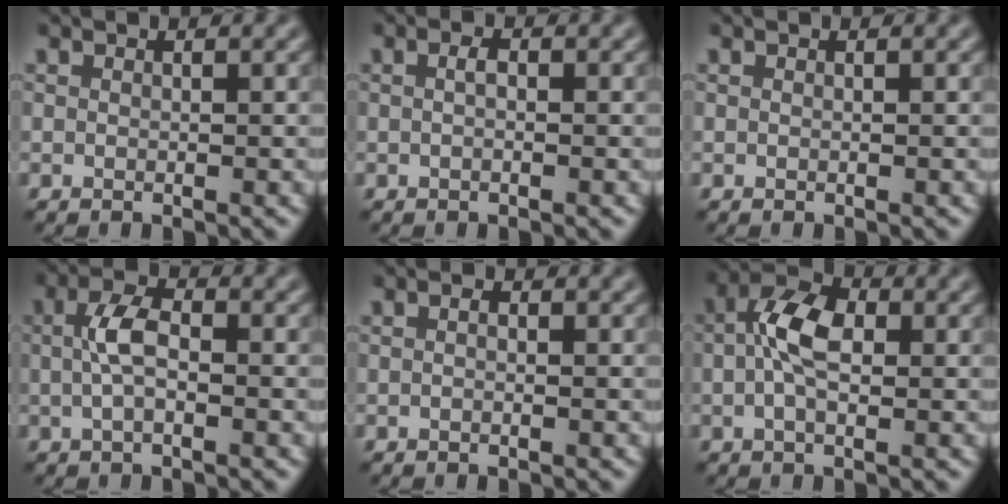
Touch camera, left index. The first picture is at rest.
{"total": 0.9, "force": [0.1, 0.3, 0.8], "torque": [-0.017, 0.003, 0.000]}
{"total": 0.0}
{"total": 3.0, "force": [0.0, 1.4, 2.7], "torque": [-0.057, 0.009, -0.006]}
{"total": 0.5, "force": [0.0, 0.2, 0.5], "torque": [-0.009, 0.003, -0.002]}
{"total": 5.0, "force": [0.2, 2.8, 4.1], "torque": [-0.079, 0.012, -0.007]}